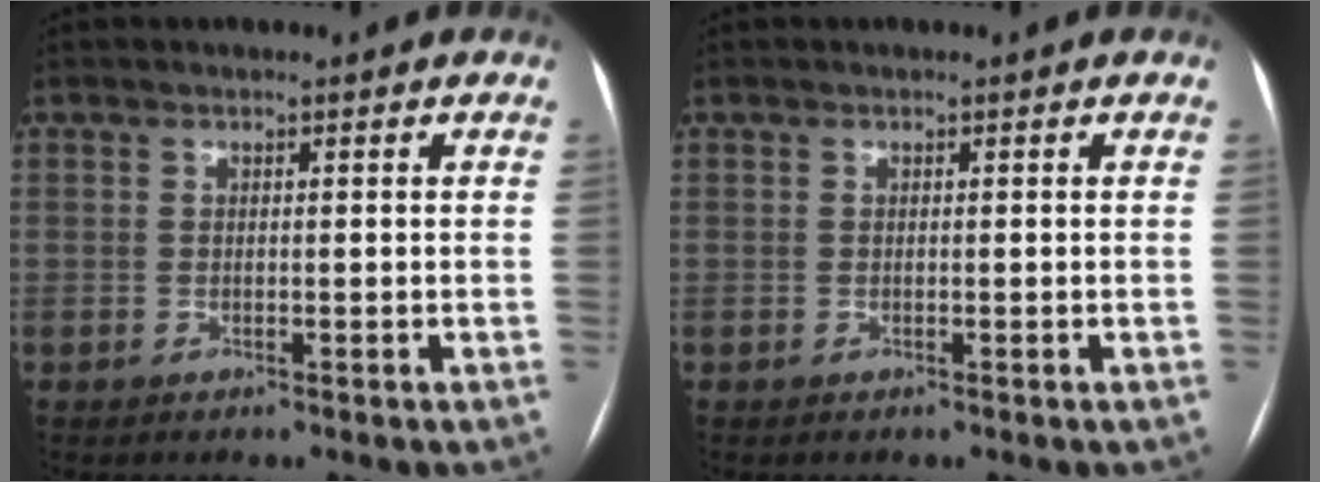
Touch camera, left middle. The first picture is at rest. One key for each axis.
{"total": 0.0}